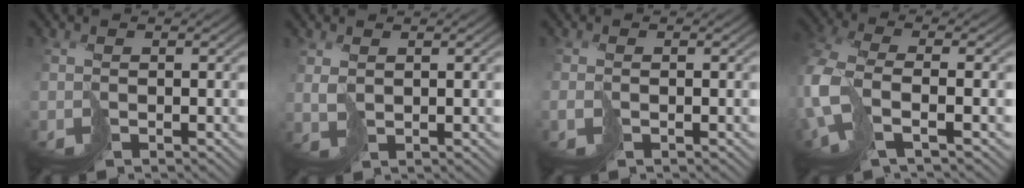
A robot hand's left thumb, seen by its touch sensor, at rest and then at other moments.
{"total": 1.6, "force": [1.3, 0.7, 0.7], "torque": [-0.019, -0.001, 0.035]}
{"total": 0.9, "force": [-0.3, 0.3, 0.8], "torque": [-0.016, -0.004, -0.005]}
{"total": 9.2, "force": [-1.5, 4.6, 7.9], "torque": [-0.221, -0.019, -0.033]}